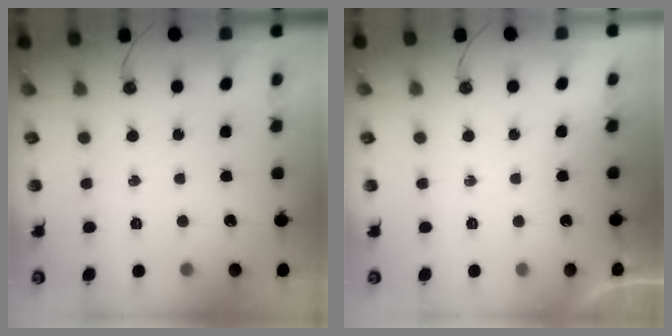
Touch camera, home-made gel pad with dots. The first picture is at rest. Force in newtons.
{"total": 0.0}